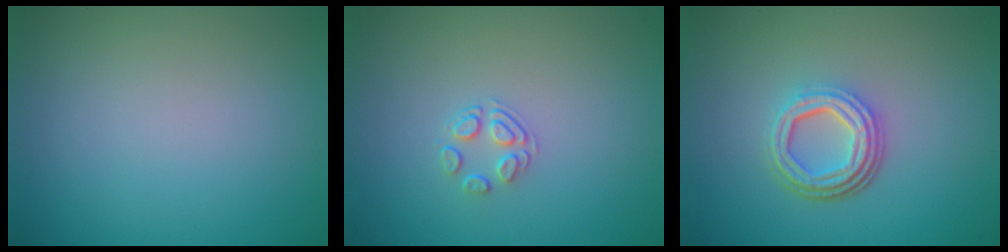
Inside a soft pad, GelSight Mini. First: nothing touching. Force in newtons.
{"total": 1.7, "press": 1.0, "slide": 1.4}
{"total": 4.7, "press": 3.4, "slide": 3.2}